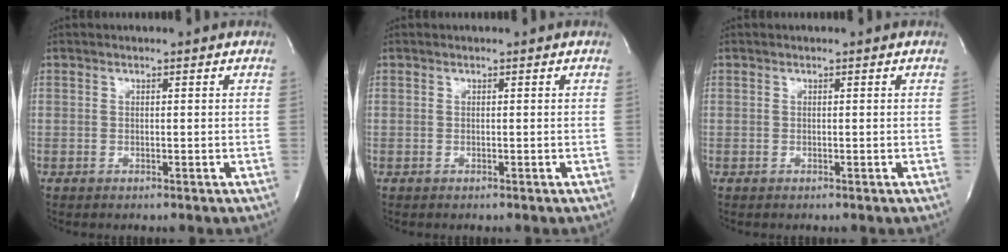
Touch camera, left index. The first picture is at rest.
{"total": 0.0}
{"total": 0.0}